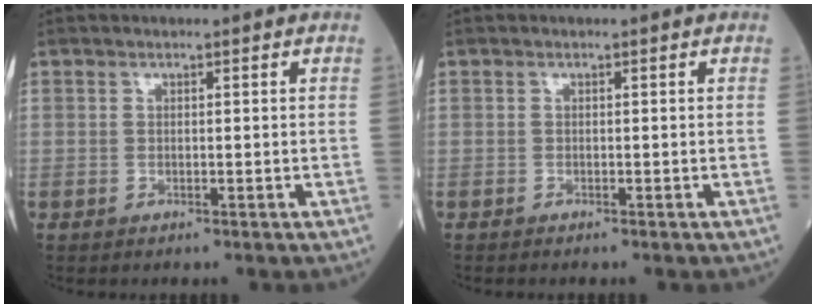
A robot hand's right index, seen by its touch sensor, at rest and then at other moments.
{"total": 0.5, "force": [-0.5, 0.0, 0.1], "torque": [-0.001, 0.000, -0.012]}